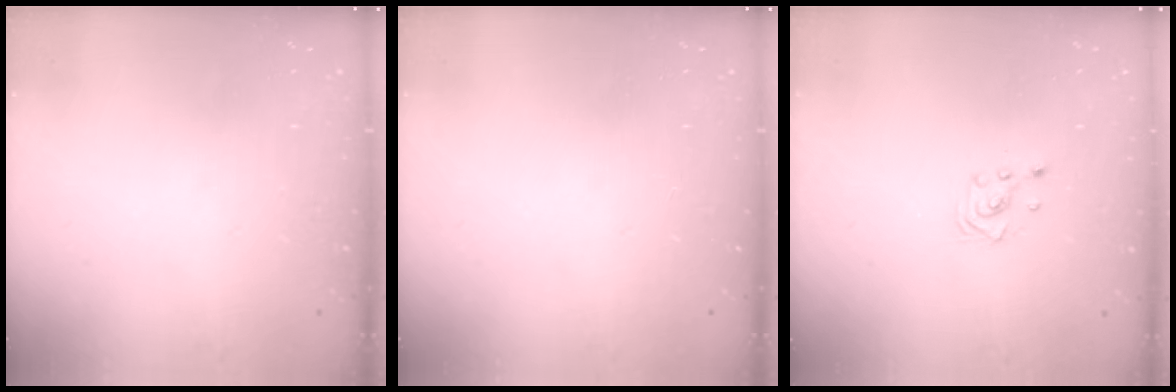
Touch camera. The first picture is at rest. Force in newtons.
{"total": 0.0}
{"total": 2.8, "press": 2.8, "slide": 0.3}